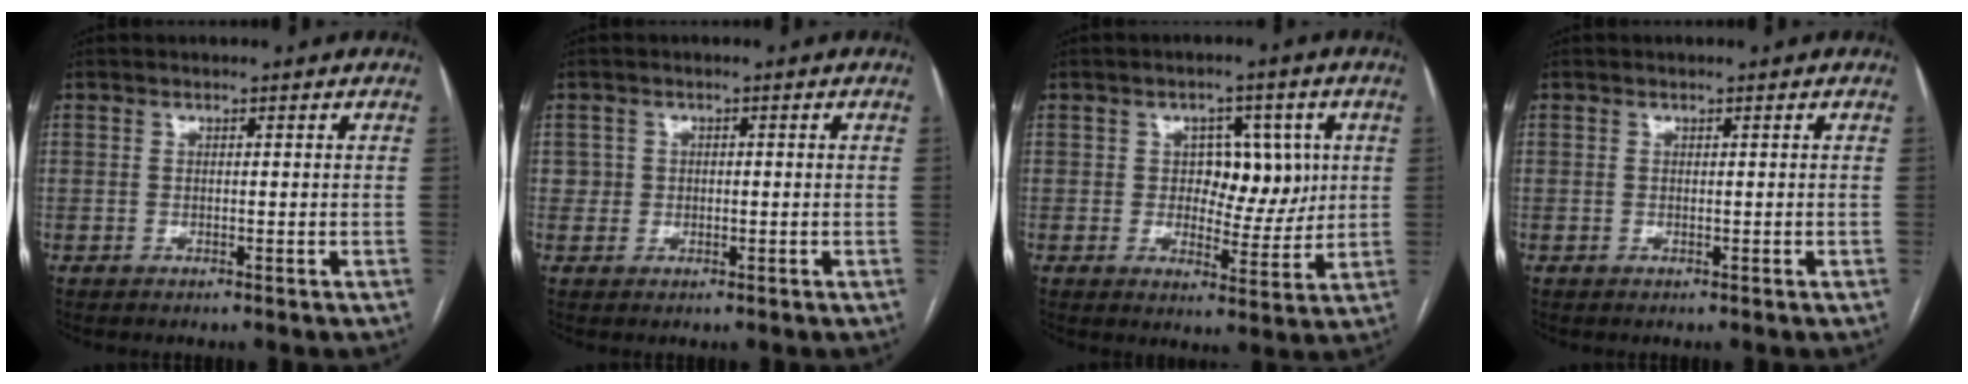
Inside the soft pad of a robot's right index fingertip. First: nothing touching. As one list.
[{"total": 1.7, "force": [0.0, 1.7, 0.0], "torque": [0.006, 0.011, -0.001]}, {"total": 4.9, "force": [1.0, 3.3, 3.6], "torque": [-0.039, 0.008, 0.018]}, {"total": 0.0}]